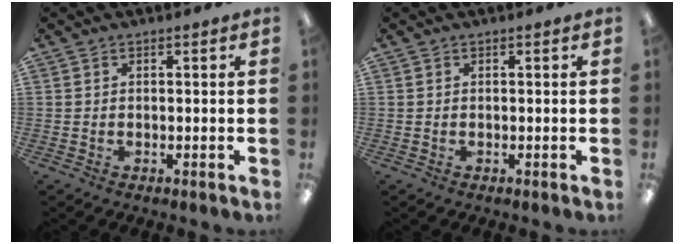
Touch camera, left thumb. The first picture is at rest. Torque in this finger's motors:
{"motor_torque": [0.00, 0.00, -0.01, -0.01, 0.00]}